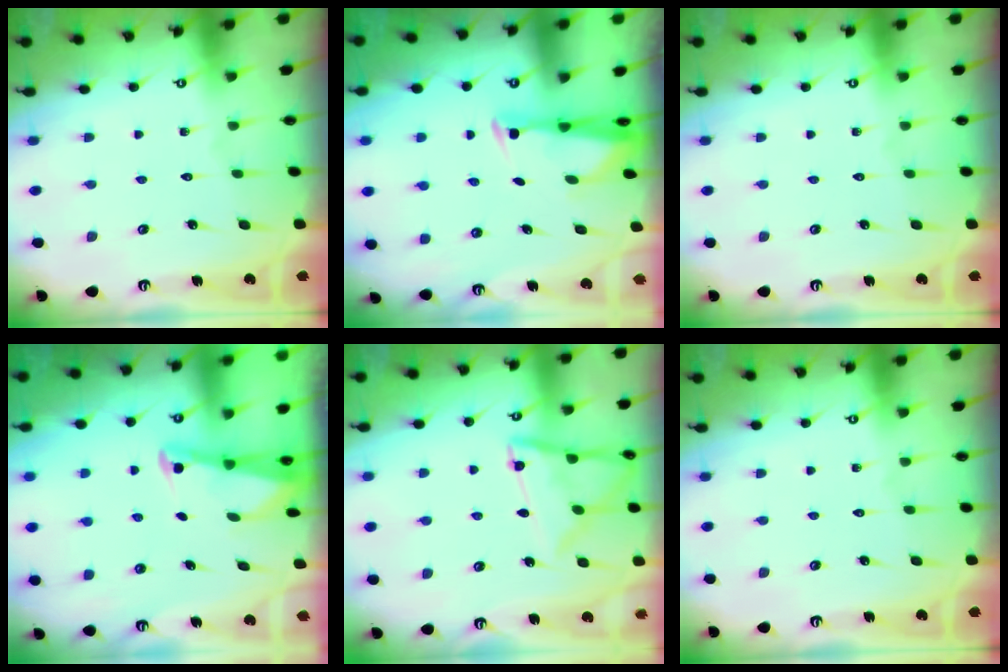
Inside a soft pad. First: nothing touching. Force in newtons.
{"total": 2.7, "press": 2.6, "slide": 0.8}
{"total": 0.0}
{"total": 2.2, "press": 2.2, "slide": 0.3}
{"total": 12.4, "press": 12.4, "slide": 1.1}
{"total": 0.0}